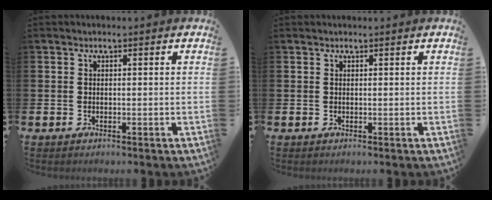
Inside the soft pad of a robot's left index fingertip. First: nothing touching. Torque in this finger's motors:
{"motor_torque": [0.03, -1.45, -0.05, -0.04]}